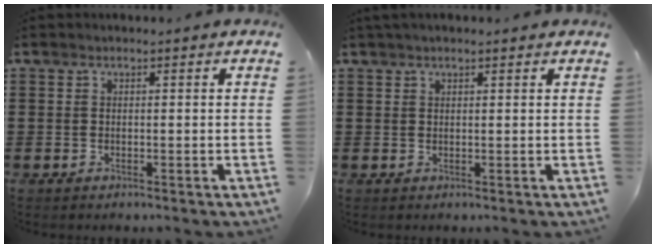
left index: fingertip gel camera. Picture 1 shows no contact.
{"total": 1.2, "force": [1.0, 0.2, 0.6], "torque": [-0.014, 0.002, 0.018]}